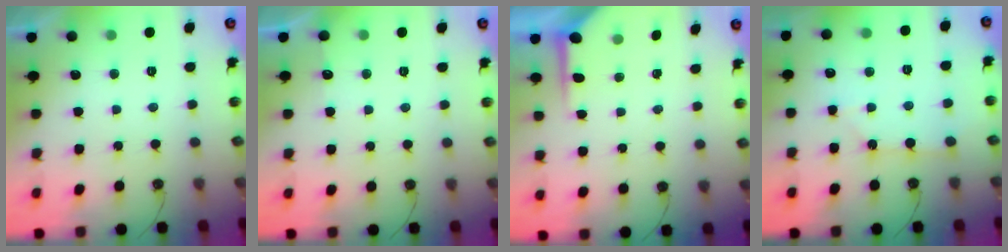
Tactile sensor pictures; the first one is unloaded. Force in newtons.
{"total": 3.9, "press": 3.8, "slide": 0.5}
{"total": 4.5, "press": 4.5, "slide": 0.2}
{"total": 3.0, "press": 2.9, "slide": 0.4}